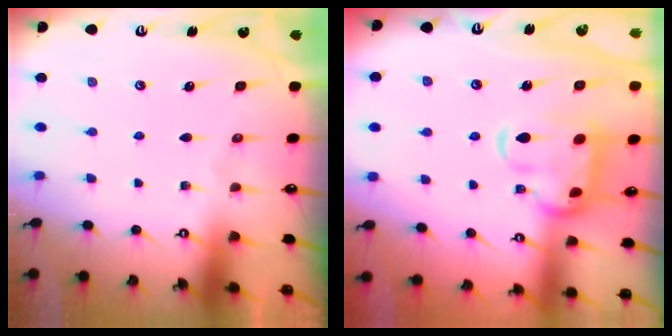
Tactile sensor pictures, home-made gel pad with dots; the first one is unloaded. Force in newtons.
{"total": 7.1, "press": 6.9, "slide": 1.7}